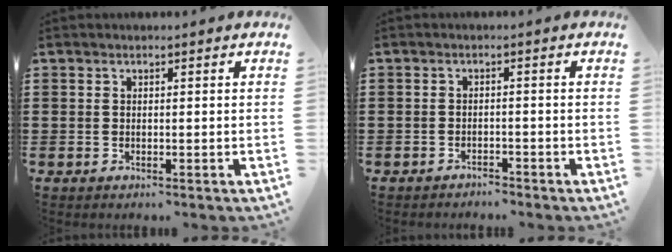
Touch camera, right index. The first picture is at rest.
{"total": 1.6, "force": [-1.6, 0.2, 0.0], "torque": [-0.005, 0.001, -0.035]}